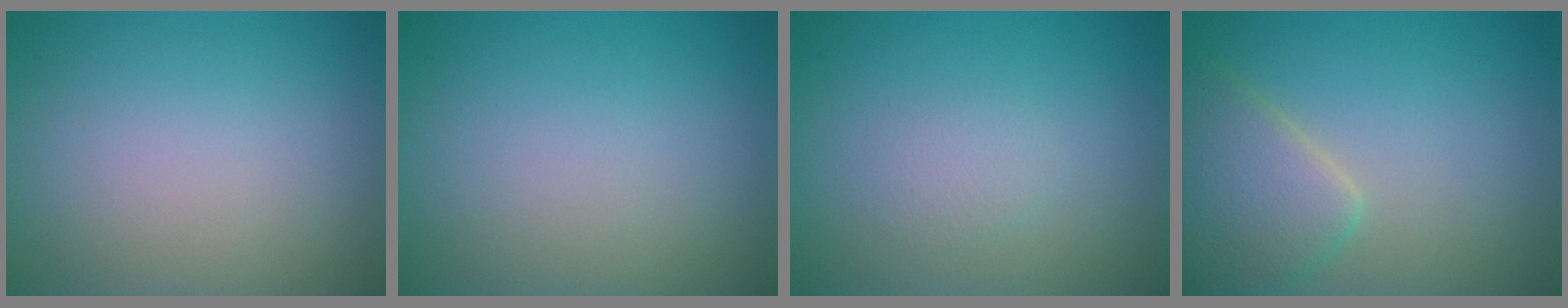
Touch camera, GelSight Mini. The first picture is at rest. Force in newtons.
{"total": 0.0}
{"total": 1.2, "press": 1.2, "slide": 0.0}
{"total": 4.7, "press": 4.7, "slide": 0.1}